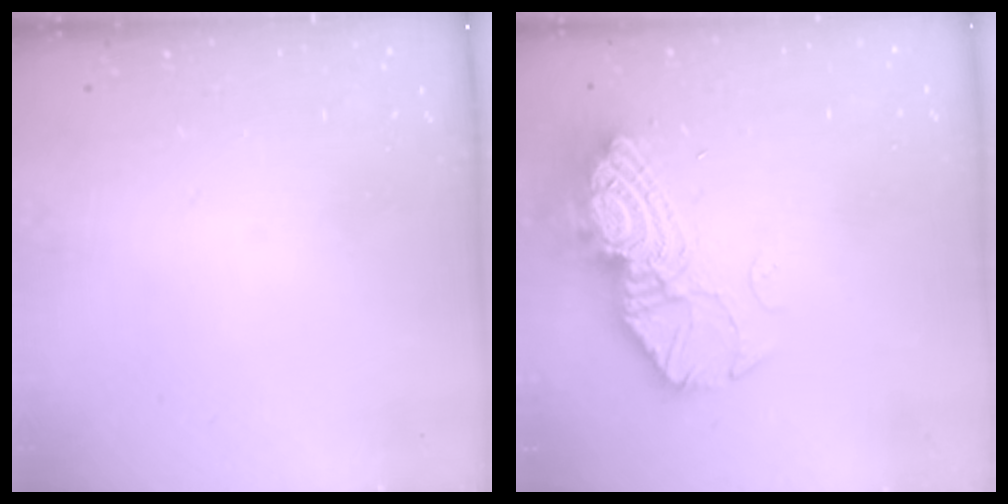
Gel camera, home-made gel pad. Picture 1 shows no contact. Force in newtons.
{"total": 15.3, "press": 15.3, "slide": 0.9}